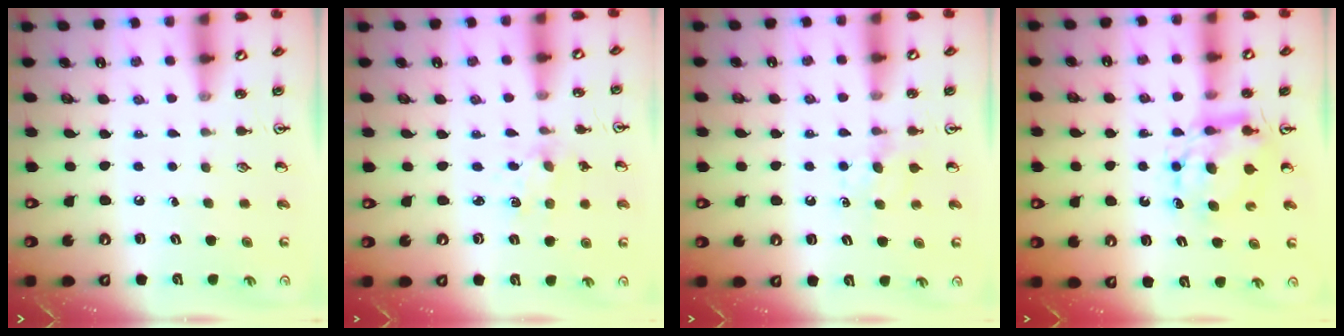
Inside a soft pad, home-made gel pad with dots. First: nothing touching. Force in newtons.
{"total": 1.5, "press": 1.4, "slide": 0.5}
{"total": 4.8, "press": 4.7, "slide": 0.5}
{"total": 7.9, "press": 7.9, "slide": 0.6}